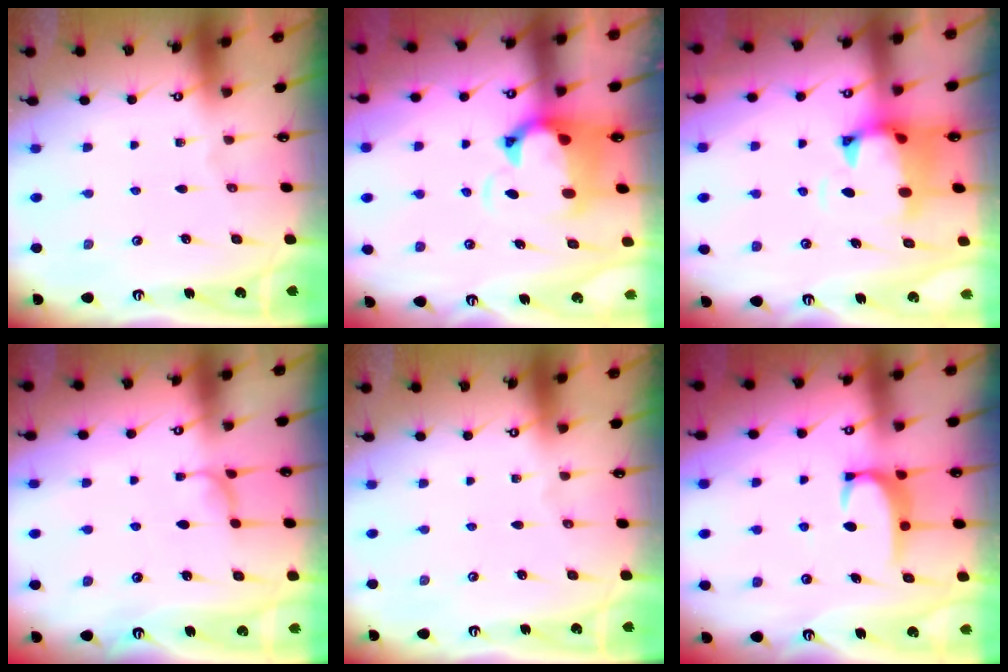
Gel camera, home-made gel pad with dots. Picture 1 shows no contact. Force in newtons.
{"total": 3.1, "press": 2.8, "slide": 1.4}
{"total": 1.5, "press": 1.1, "slide": 1.1}
{"total": 1.1, "press": 0.9, "slide": 0.5}
{"total": 0.0}
{"total": 2.9, "press": 2.8, "slide": 0.5}